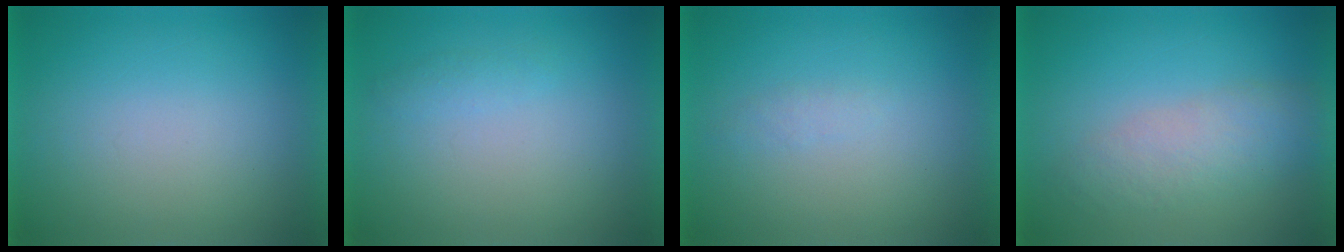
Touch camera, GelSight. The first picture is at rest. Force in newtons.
{"total": 1.4}
{"total": 1.2}
{"total": 2.9}